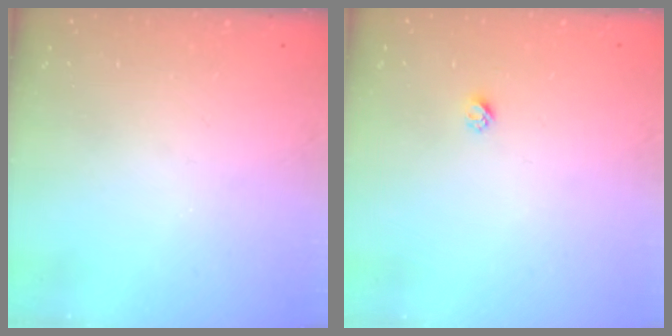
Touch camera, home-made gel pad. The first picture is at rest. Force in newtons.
{"total": 2.3, "press": 2.3, "slide": 0.2}